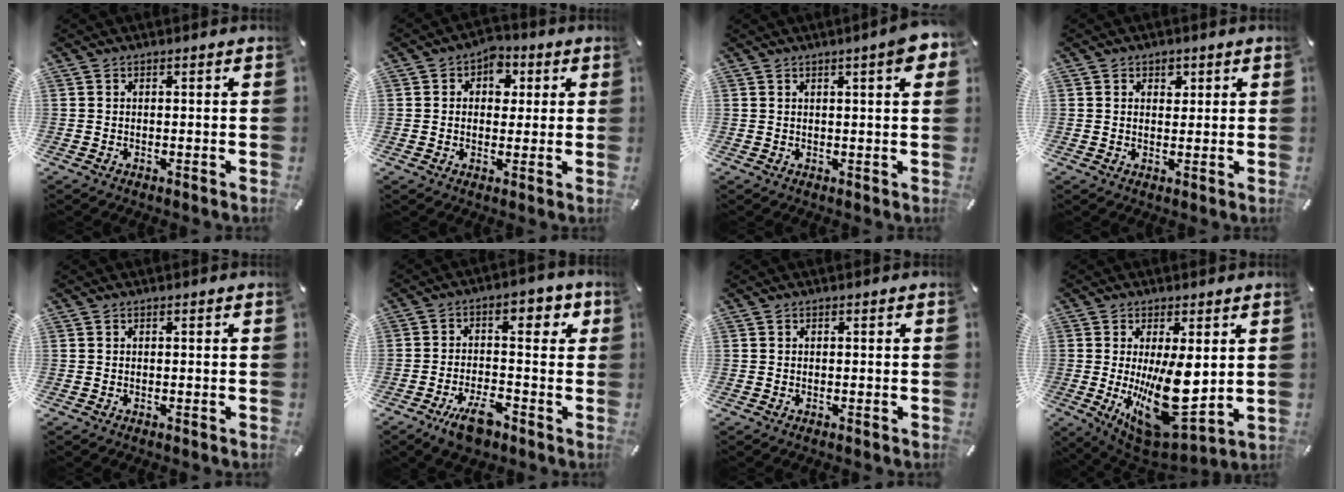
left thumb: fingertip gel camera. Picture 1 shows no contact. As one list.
[{"total": 6.3, "force": [1.2, 5.1, 3.5], "torque": [-0.038, 0.001, 0.013]}, {"total": 5.7, "force": [2.6, 0.9, 5.1], "torque": [-0.075, -0.005, 0.038]}, {"total": 2.5, "force": [1.1, 2.0, 1.1], "torque": [-0.001, -0.006, 0.014]}, {"total": 0.0}, {"total": 11.6, "force": [-3.2, 7.0, 8.7], "torque": [-0.110, 0.021, -0.056]}, {"total": 0.0}, {"total": 20.1, "force": [0.5, 9.2, 17.9], "torque": [-0.283, -0.042, 0.030]}]